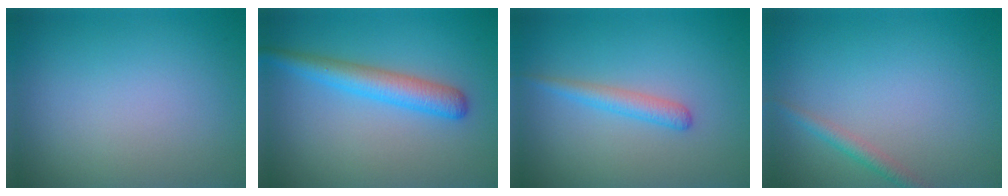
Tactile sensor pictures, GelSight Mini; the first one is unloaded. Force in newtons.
{"total": 3.7, "press": 3.7, "slide": 0.1}
{"total": 1.9, "press": 1.9, "slide": 0.0}
{"total": 1.5, "press": 1.5, "slide": 0.0}